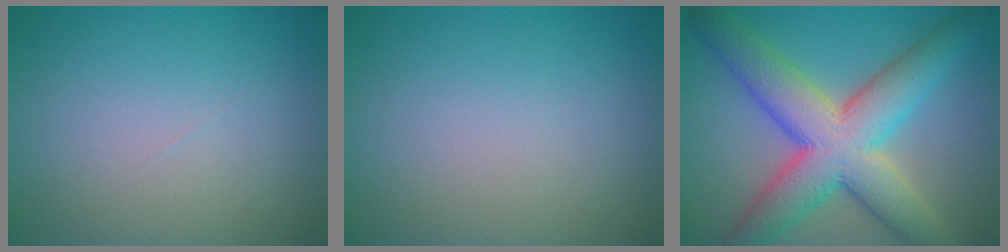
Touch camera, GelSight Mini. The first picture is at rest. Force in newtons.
{"total": 0.0}
{"total": 10.5, "press": 10.5, "slide": 0.4}